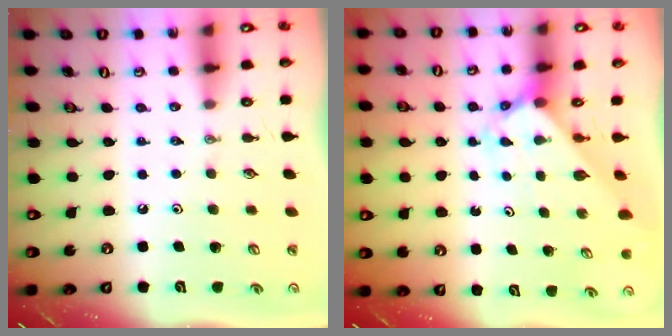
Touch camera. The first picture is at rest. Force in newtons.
{"total": 2.3, "press": 2.3, "slide": 0.2}